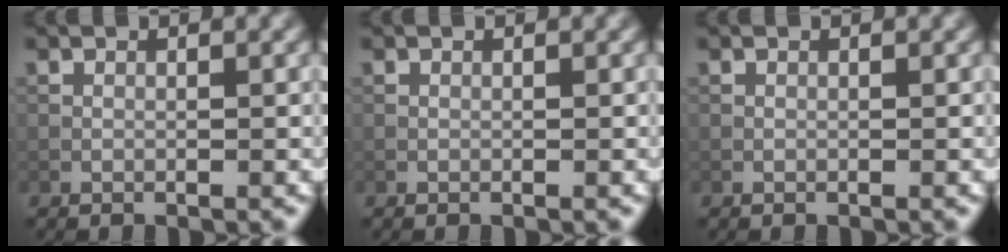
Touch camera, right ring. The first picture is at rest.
{"total": 0.0}
{"total": 0.0}